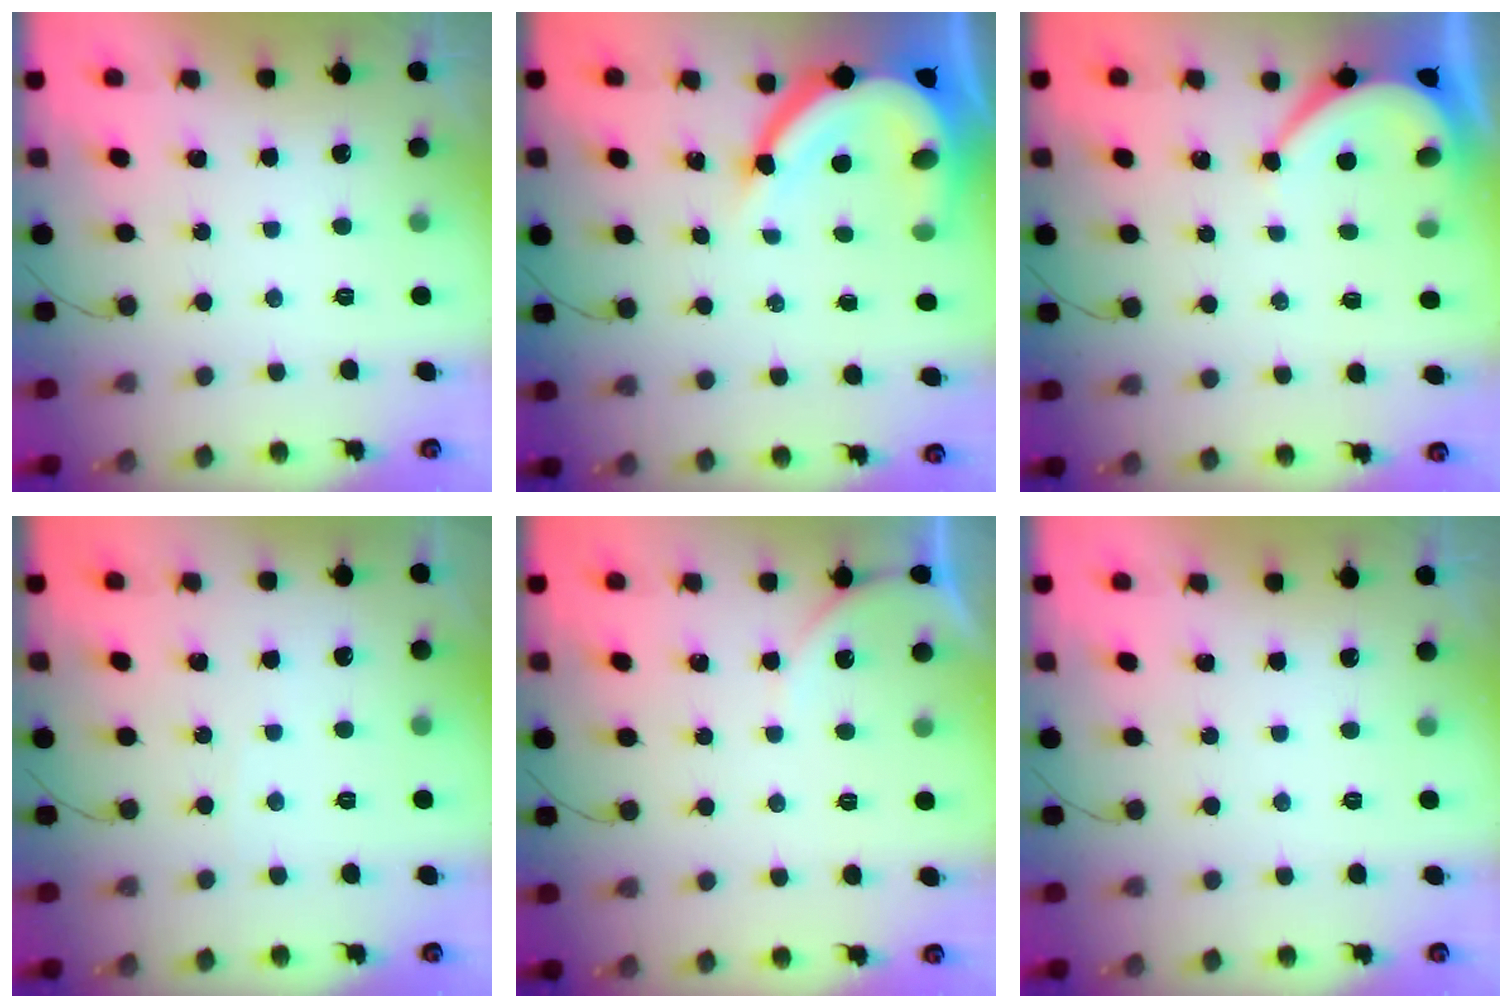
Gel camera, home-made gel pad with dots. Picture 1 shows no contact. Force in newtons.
{"total": 15.4, "press": 15.3, "slide": 1.8}
{"total": 5.3, "press": 5.3, "slide": 0.4}
{"total": 2.3, "press": 2.2, "slide": 0.3}
{"total": 4.5, "press": 4.5, "slide": 0.7}
{"total": 0.0}